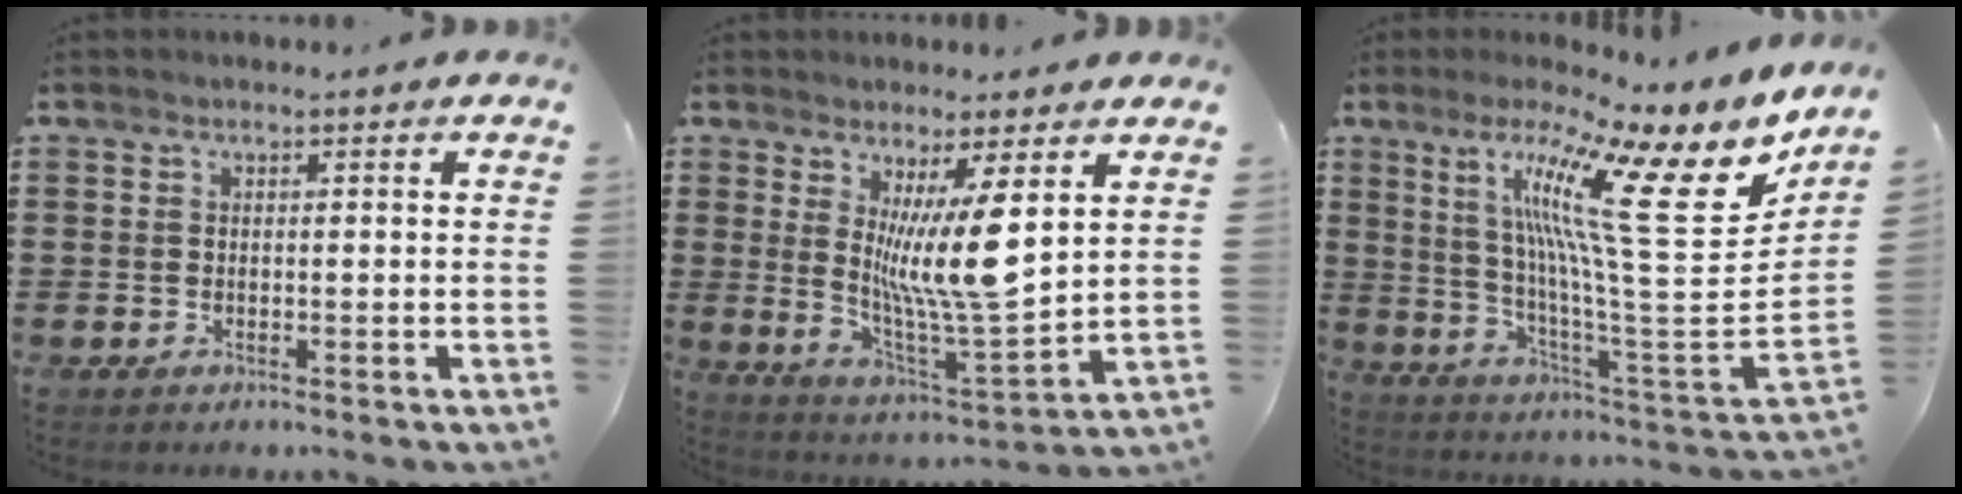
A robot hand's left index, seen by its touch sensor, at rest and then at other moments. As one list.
[{"total": 10.8, "force": [4.4, 0.9, 9.8], "torque": [-0.175, -0.037, 0.071]}, {"total": 19.0, "force": [10.1, 2.7, 15.9], "torque": [-0.291, -0.076, 0.148]}]